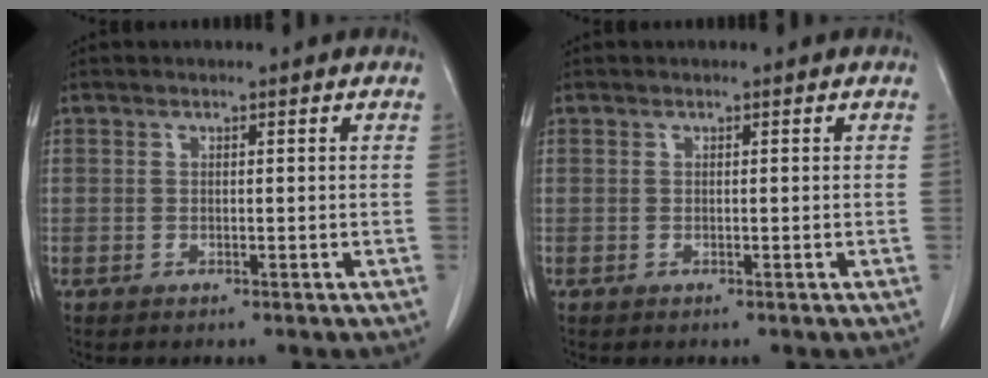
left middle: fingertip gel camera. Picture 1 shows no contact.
{"total": 0.0}